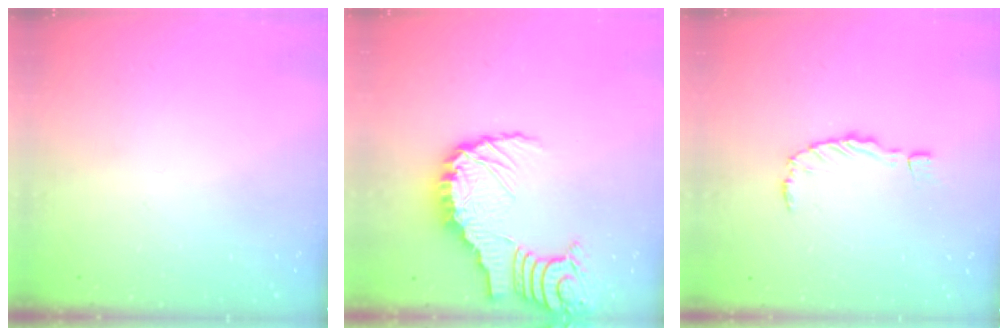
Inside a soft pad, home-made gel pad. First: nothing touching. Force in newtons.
{"total": 11.8, "press": 11.7, "slide": 1.5}
{"total": 0.0}